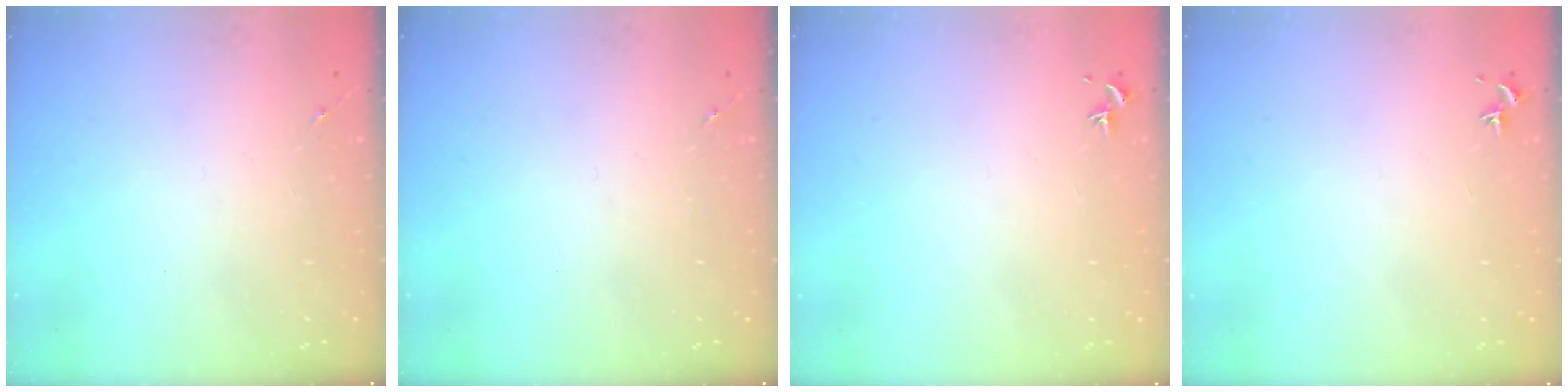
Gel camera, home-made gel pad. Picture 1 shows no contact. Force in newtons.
{"total": 0.0}
{"total": 0.7, "press": 0.5, "slide": 0.4}
{"total": 0.7, "press": 0.5, "slide": 0.4}